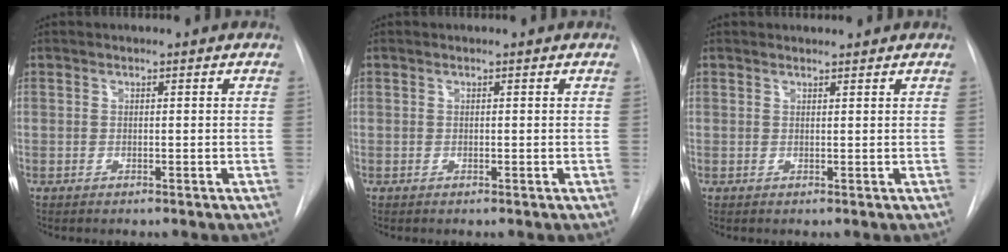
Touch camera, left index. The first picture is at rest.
{"total": 0.0}
{"total": 1.9, "force": [1.8, 0.3, 0.1], "torque": [-0.009, 0.010, 0.027]}